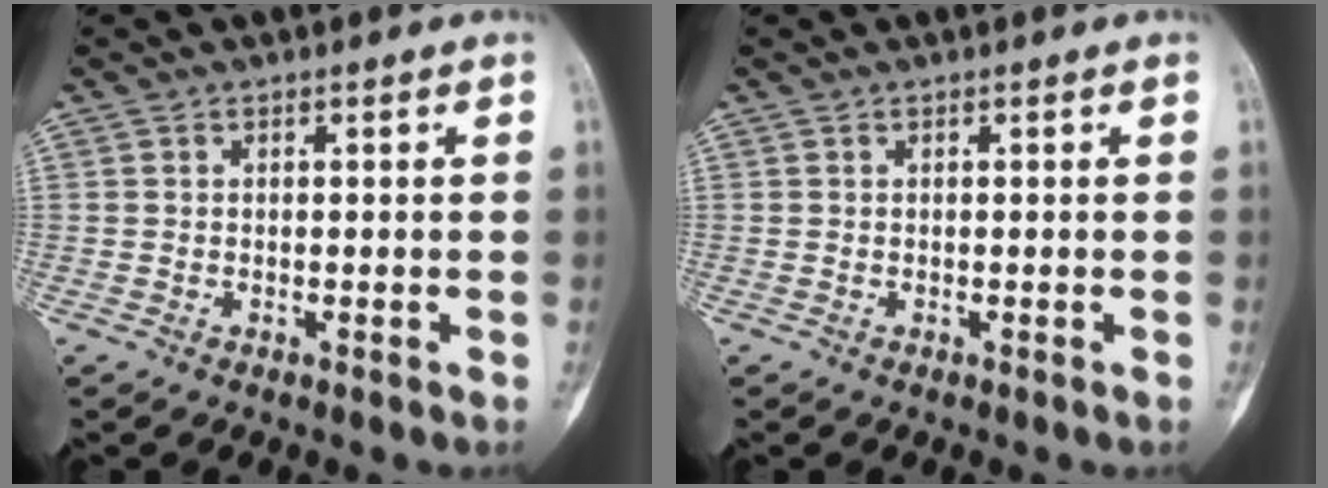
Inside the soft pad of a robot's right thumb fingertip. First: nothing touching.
{"total": 0.0}